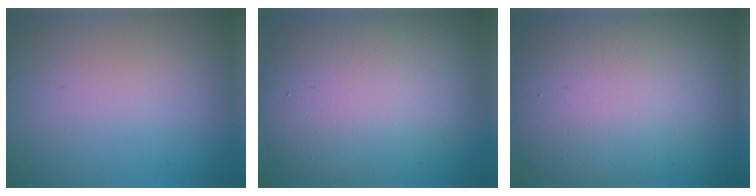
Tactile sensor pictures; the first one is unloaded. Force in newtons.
{"total": 11.6, "press": 11.6, "slide": 0.5}
{"total": 12.6, "press": 12.5, "slide": 0.9}